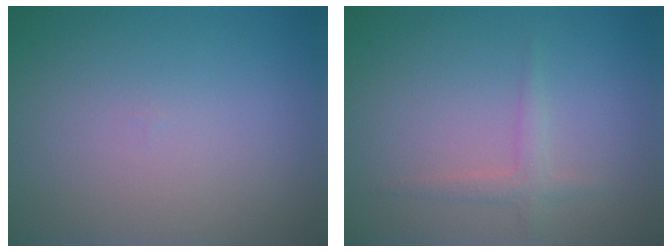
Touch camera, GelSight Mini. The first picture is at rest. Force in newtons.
{"total": 1.5, "press": 1.5, "slide": 0.0}